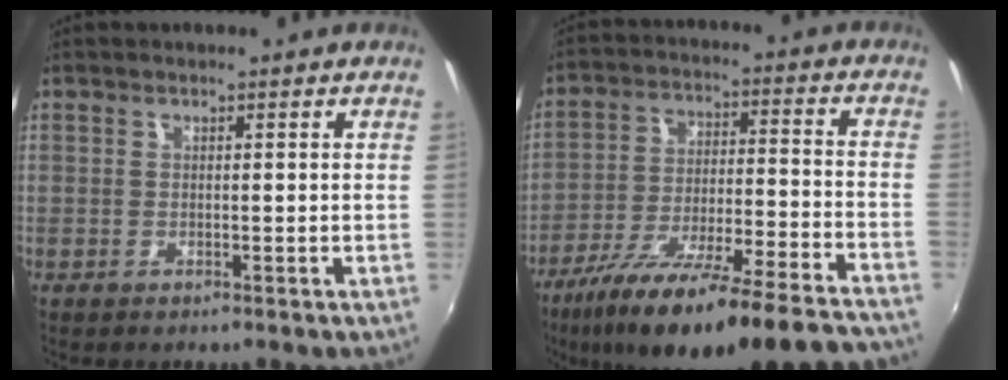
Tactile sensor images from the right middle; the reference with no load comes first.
{"total": 26.6, "force": [-22.3, 2.5, 14.3], "torque": [-0.244, -0.067, -0.331]}